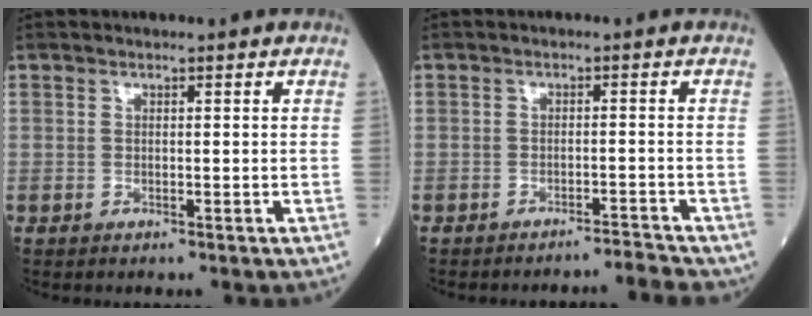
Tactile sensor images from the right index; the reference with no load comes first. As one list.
[{"total": 3.1, "force": [-3.0, -0.6, 0.1], "torque": [0.007, -0.007, -0.041]}]